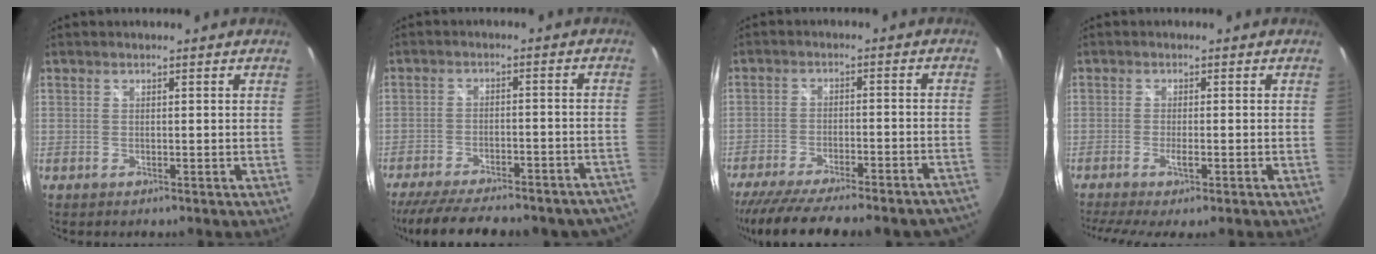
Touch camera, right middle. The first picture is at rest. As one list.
[{"total": 24.6, "force": [-20.7, 6.9, 11.3], "torque": [-0.202, -0.027, -0.271]}, {"total": 24.5, "force": [-21.4, 4.1, 11.2], "torque": [-0.200, -0.045, -0.298]}, {"total": 6.0, "force": [-3.9, 0.3, 4.5], "torque": [-0.097, -0.024, -0.064]}]